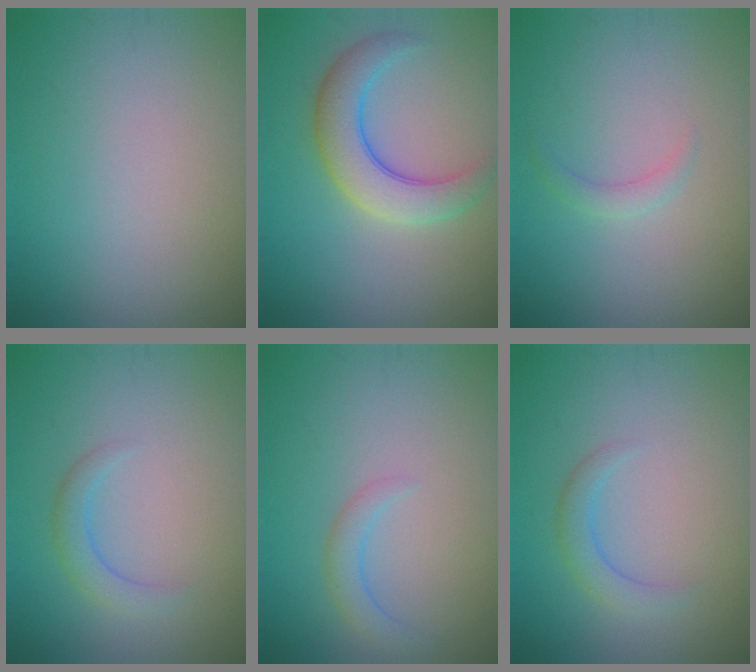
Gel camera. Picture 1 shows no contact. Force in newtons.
{"total": 5.0, "press": 5.0, "slide": 0.3}
{"total": 1.1, "press": 1.1, "slide": 0.0}
{"total": 1.8, "press": 1.8, "slide": 0.2}
{"total": 1.6, "press": 1.6, "slide": 0.2}
{"total": 1.8, "press": 1.8, "slide": 0.2}